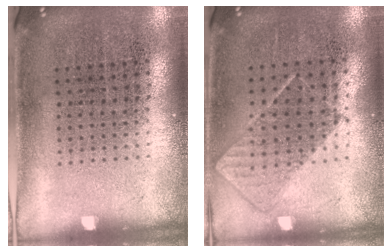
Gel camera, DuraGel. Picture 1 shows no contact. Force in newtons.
{"total": 0.8, "press": 0.6, "slide": 0.4}